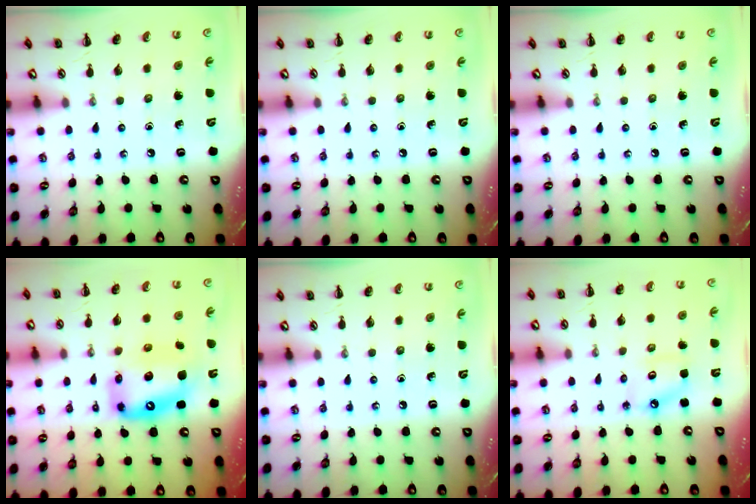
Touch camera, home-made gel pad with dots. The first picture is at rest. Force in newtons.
{"total": 0.0}
{"total": 0.0}
{"total": 13.6, "press": 13.2, "slide": 3.4}
{"total": 0.0}
{"total": 5.5, "press": 5.4, "slide": 0.7}